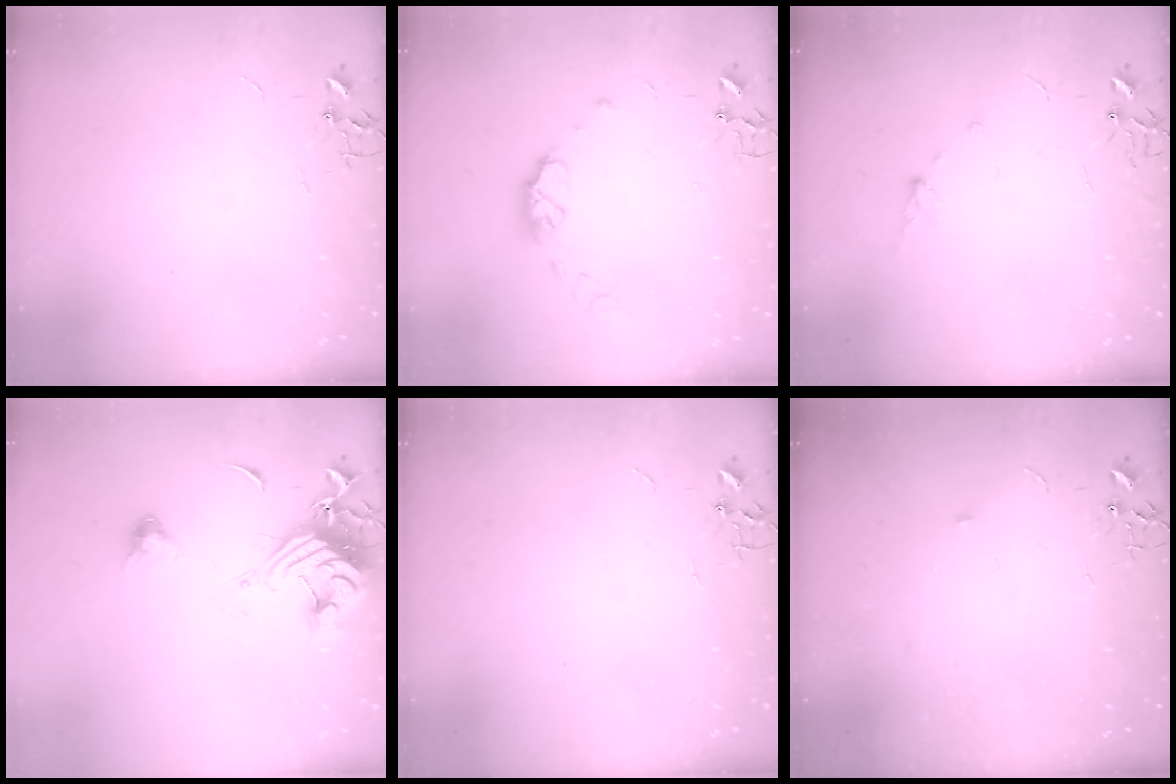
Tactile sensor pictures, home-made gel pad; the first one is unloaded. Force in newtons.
{"total": 8.4, "press": 8.3, "slide": 0.6}
{"total": 4.5, "press": 4.4, "slide": 0.5}
{"total": 14.9, "press": 14.9, "slide": 1.6}
{"total": 0.0}
{"total": 3.0, "press": 2.9, "slide": 0.5}